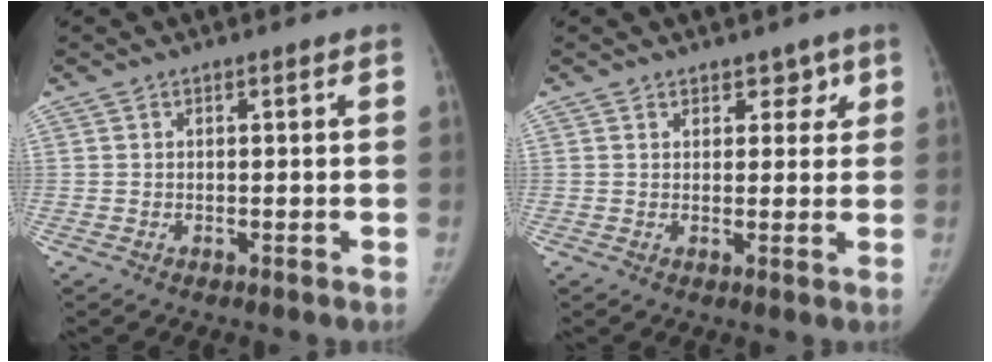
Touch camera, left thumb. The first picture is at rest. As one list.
[{"total": 3.2, "force": [2.0, 2.3, 1.0], "torque": [0.024, -0.008, 0.023]}]